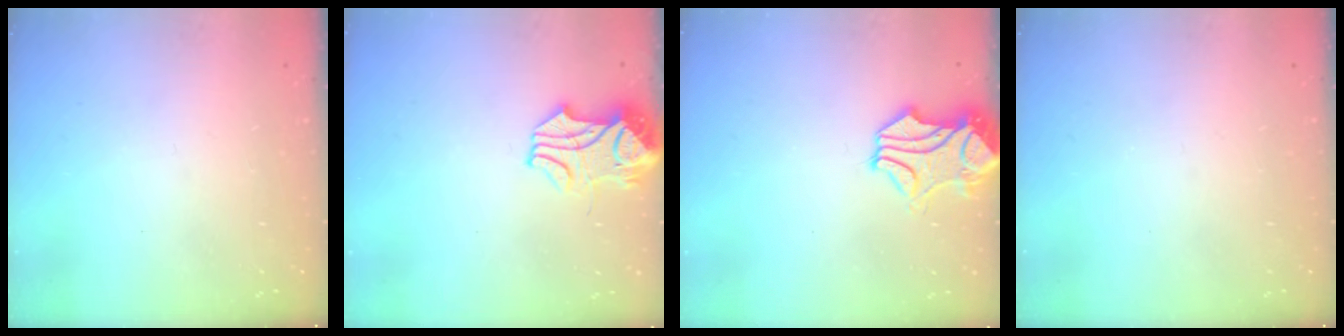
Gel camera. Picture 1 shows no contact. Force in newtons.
{"total": 4.2, "press": 4.1, "slide": 0.8}
{"total": 1.7, "press": 1.1, "slide": 1.2}
{"total": 0.0}